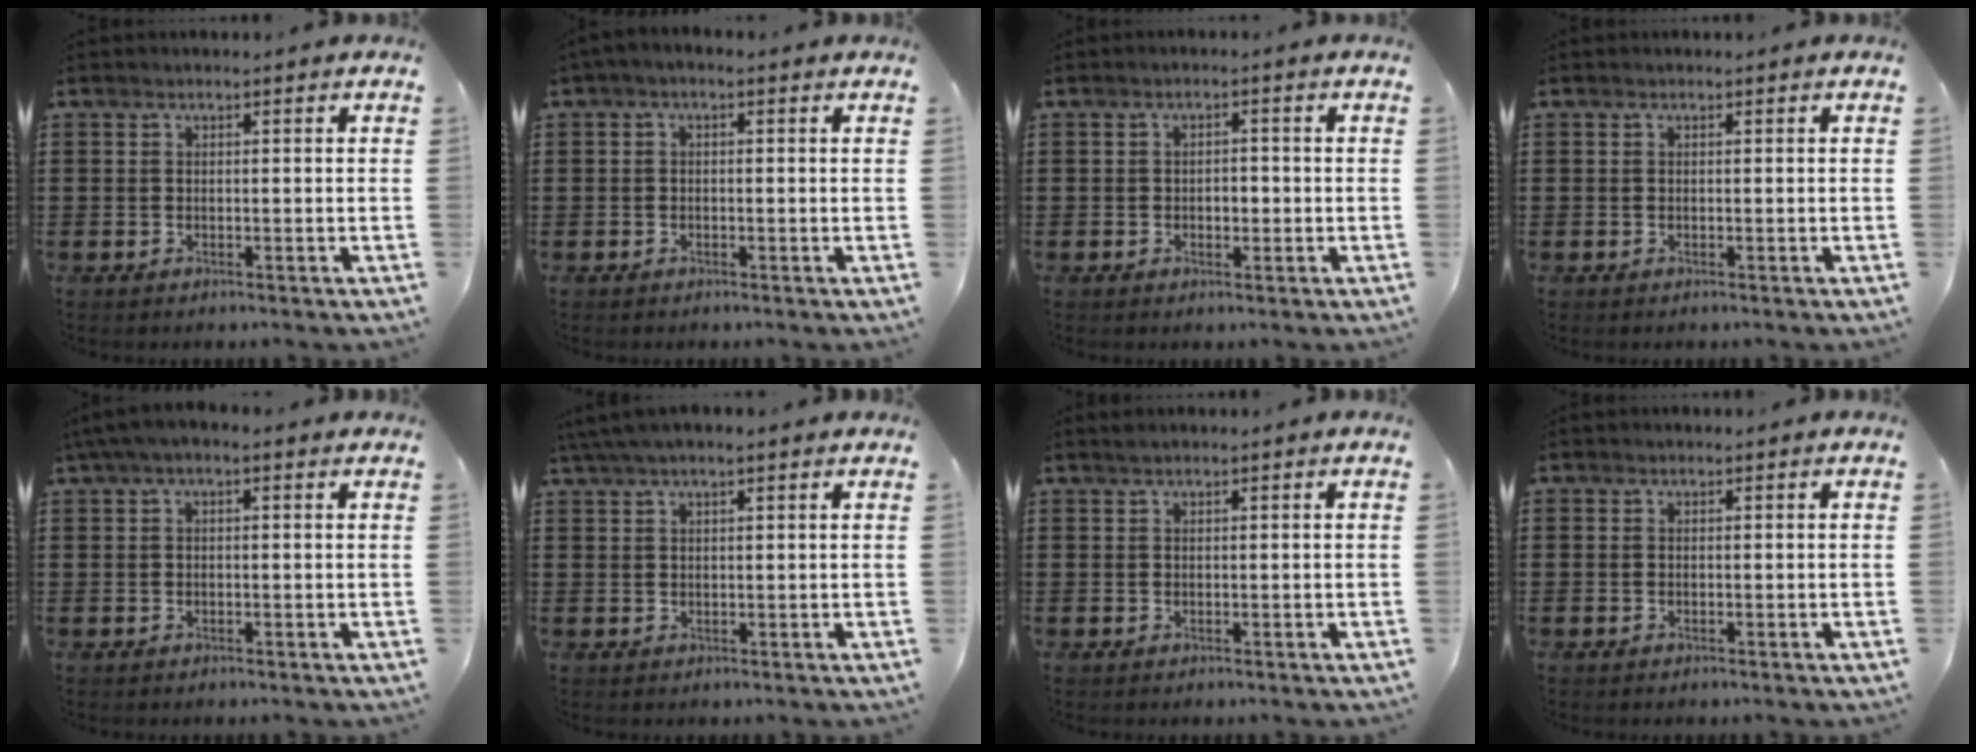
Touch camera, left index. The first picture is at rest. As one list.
[{"total": 1.0, "force": [-0.7, 0.2, 0.7], "torque": [-0.013, -0.001, -0.014]}, {"total": 1.9, "force": [-0.4, 1.2, 1.4], "torque": [-0.030, 0.006, -0.011]}, {"total": 0.0}, {"total": 1.8, "force": [0.1, 0.6, 1.7], "torque": [-0.038, 0.001, -0.003]}, {"total": 3.0, "force": [2.1, 1.0, 1.9], "torque": [-0.042, 0.007, 0.038]}, {"total": 0.6, "force": [0.4, 0.1, 0.4], "torque": [-0.008, 0.001, 0.009]}, {"total": 0.0}]